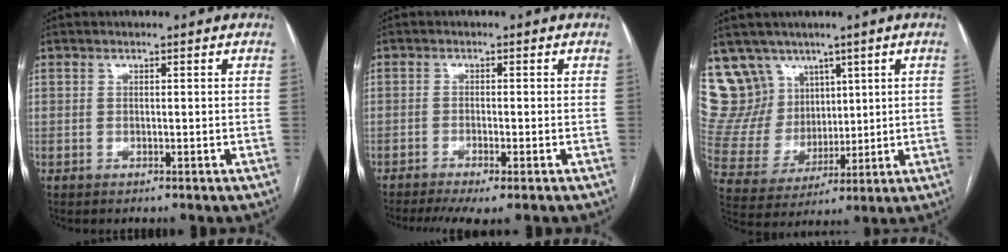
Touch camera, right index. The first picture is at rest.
{"total": 6.7, "force": [-4.9, 0.7, 4.5], "torque": [-0.069, -0.011, -0.076]}
{"total": 12.9, "force": [8.9, 9.2, 2.0], "torque": [-0.057, 0.046, 0.190]}